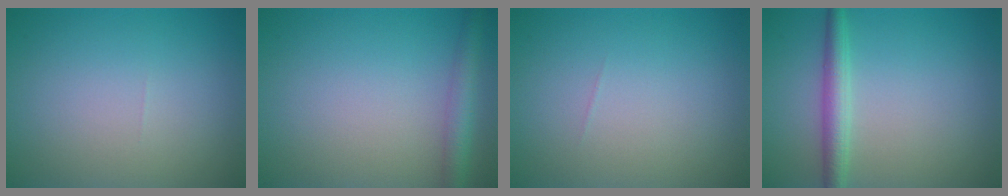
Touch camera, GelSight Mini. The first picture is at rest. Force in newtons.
{"total": 2.9, "press": 2.9, "slide": 0.1}
{"total": 0.0}
{"total": 2.7, "press": 2.7, "slide": 0.0}